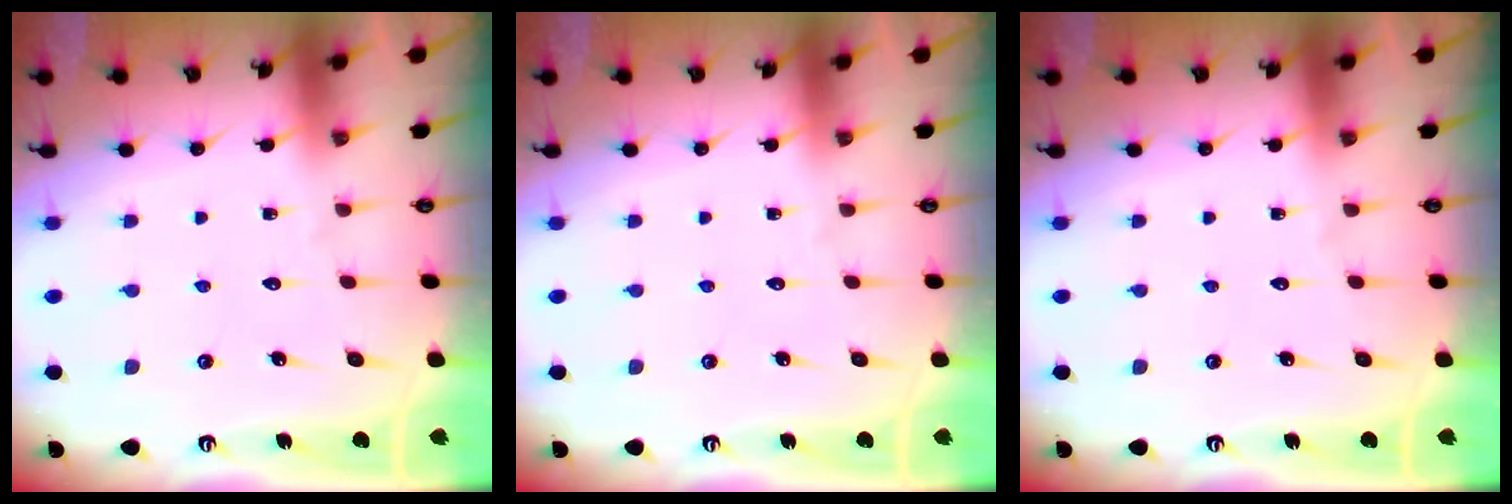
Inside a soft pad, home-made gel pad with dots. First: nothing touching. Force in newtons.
{"total": 0.0}
{"total": 0.0}